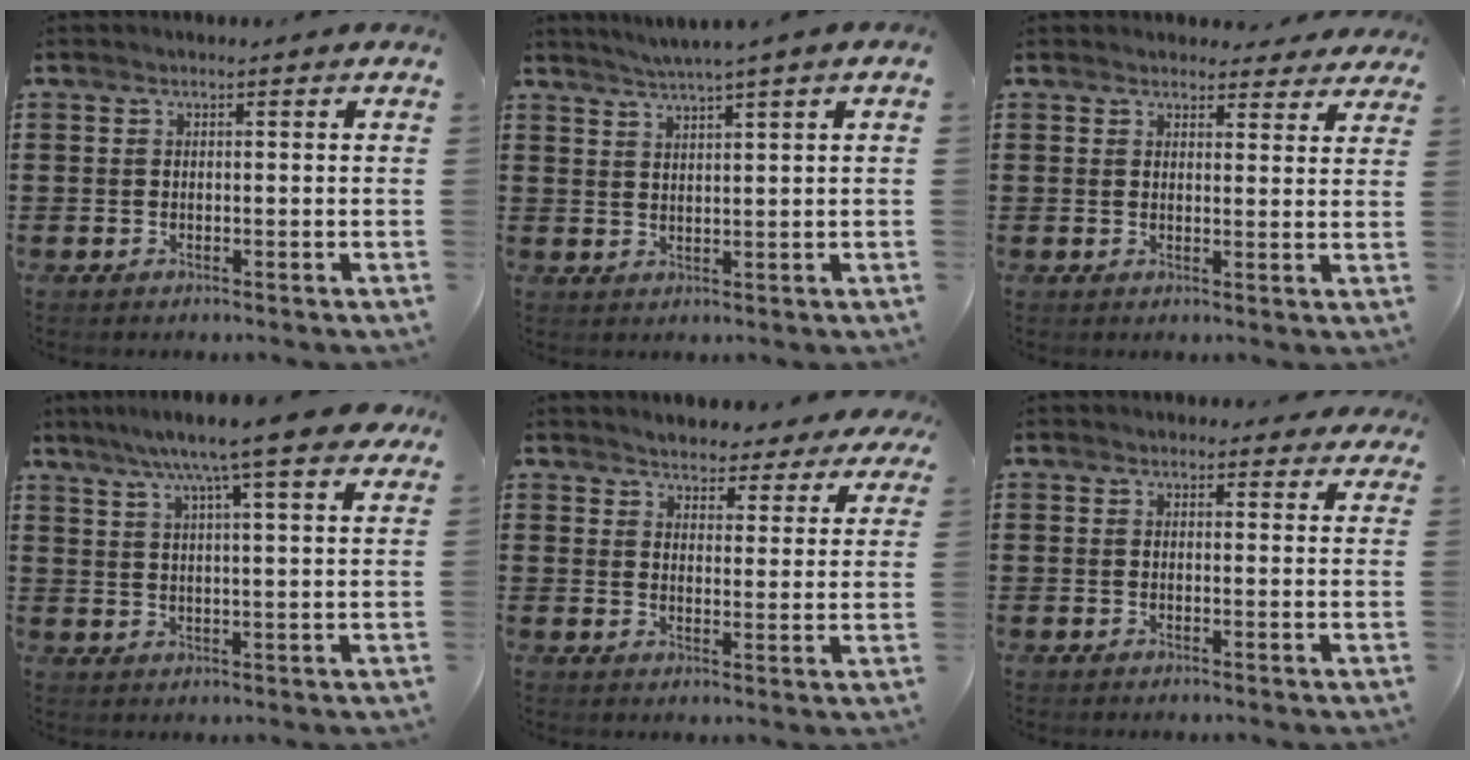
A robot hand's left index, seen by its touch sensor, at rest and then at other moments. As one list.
[{"total": 2.2, "force": [1.7, -0.8, 1.2], "torque": [-0.026, -0.007, 0.030]}, {"total": 3.1, "force": [2.9, 0.9, 0.5], "torque": [-0.003, -0.013, 0.052]}, {"total": 9.5, "force": [7.2, 0.7, 6.1], "torque": [-0.124, -0.021, 0.120]}, {"total": 3.7, "force": [3.6, 0.4, -0.2], "torque": [-0.016, -0.016, 0.064]}, {"total": 1.8, "force": [1.7, 0.6, 0.2], "torque": [0.000, -0.001, 0.030]}]